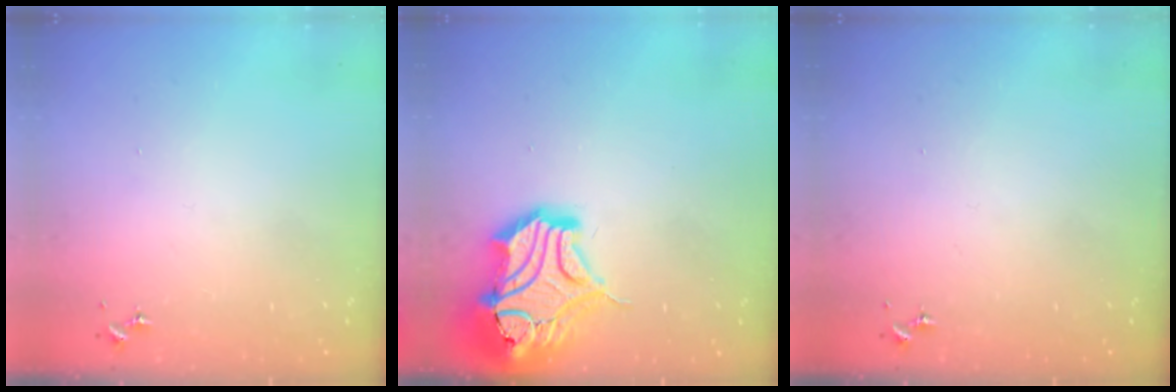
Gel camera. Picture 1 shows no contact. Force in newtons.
{"total": 19.2, "press": 18.9, "slide": 3.2}
{"total": 0.0}